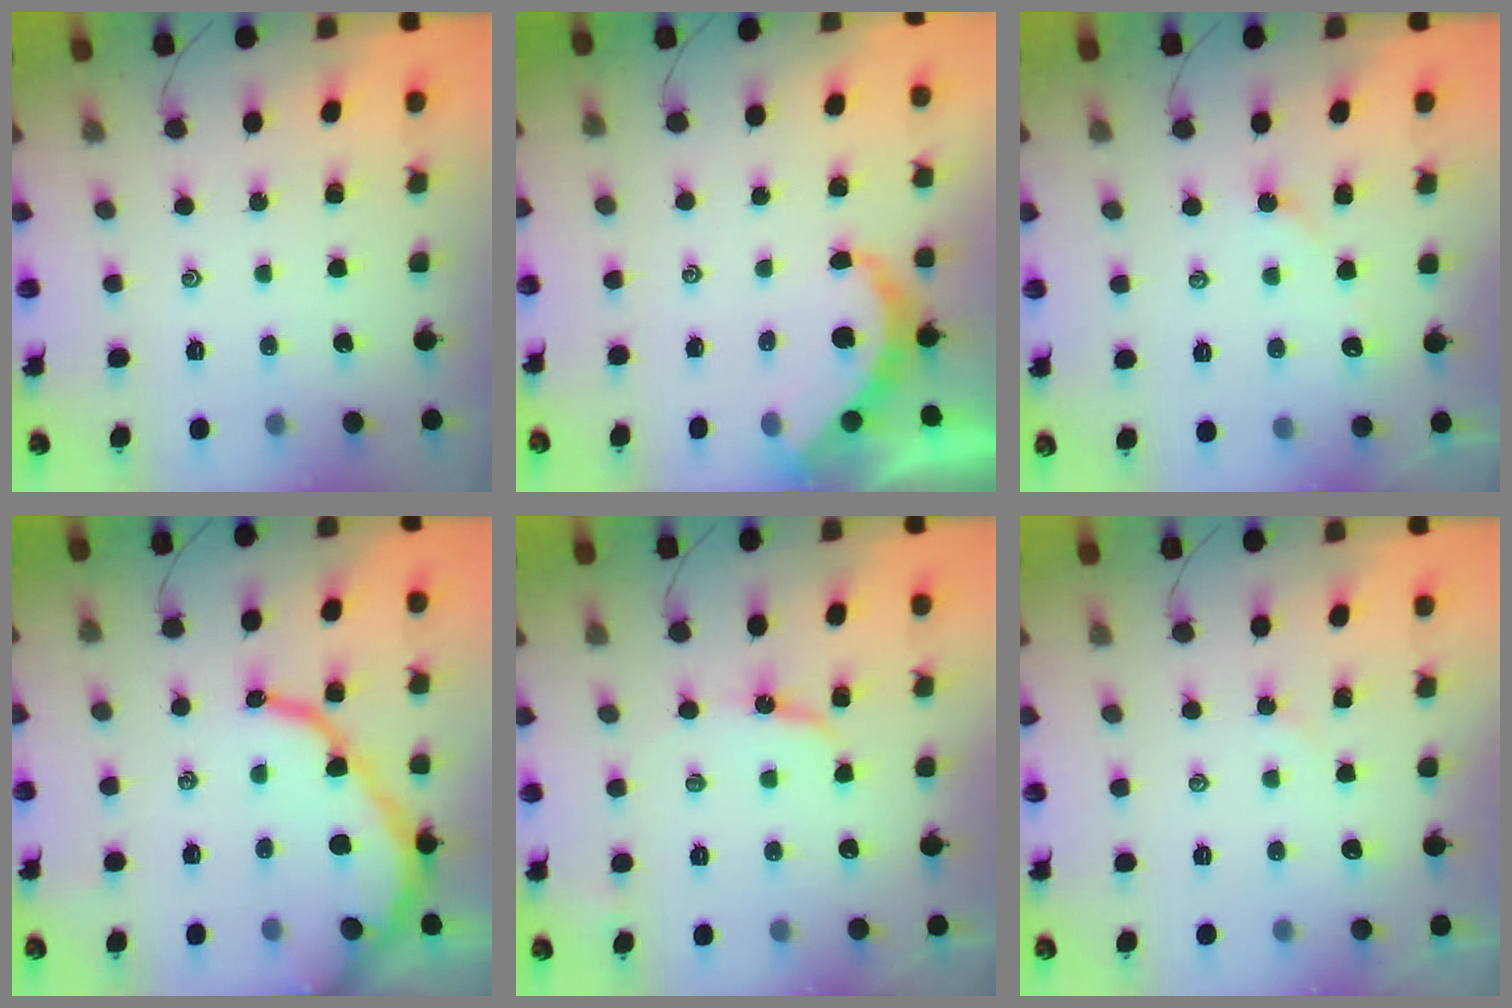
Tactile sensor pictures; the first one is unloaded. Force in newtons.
{"total": 5.5, "press": 5.5, "slide": 0.3}
{"total": 2.9, "press": 2.9, "slide": 0.5}
{"total": 11.9, "press": 11.8, "slide": 1.3}
{"total": 5.3, "press": 5.3, "slide": 0.5}
{"total": 3.4, "press": 3.4, "slide": 0.4}